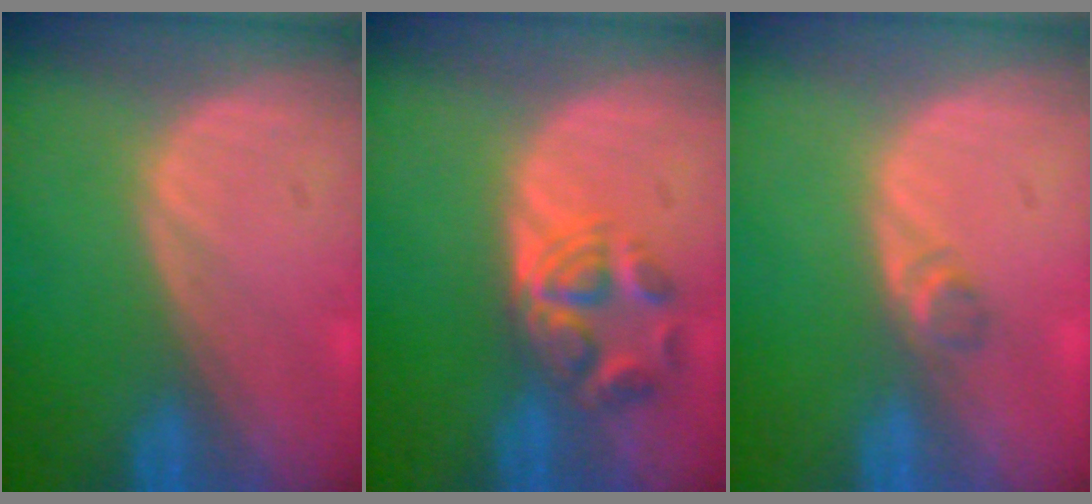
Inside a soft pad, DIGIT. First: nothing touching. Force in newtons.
{"total": 5.7, "press": 4.8, "slide": 3.1}
{"total": 1.6, "press": 1.4, "slide": 0.8}